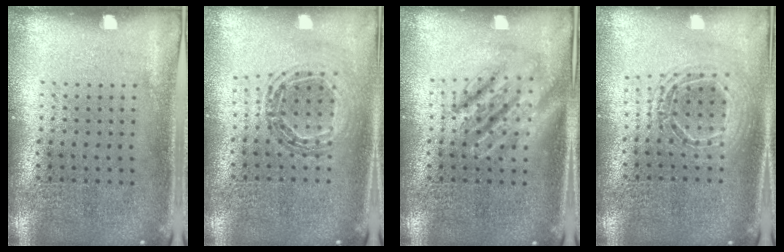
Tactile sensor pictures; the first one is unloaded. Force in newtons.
{"total": 0.9, "press": 0.9, "slide": 0.0}
{"total": 2.7, "press": 2.7, "slide": 0.3}
{"total": 1.6, "press": 1.3, "slide": 0.8}